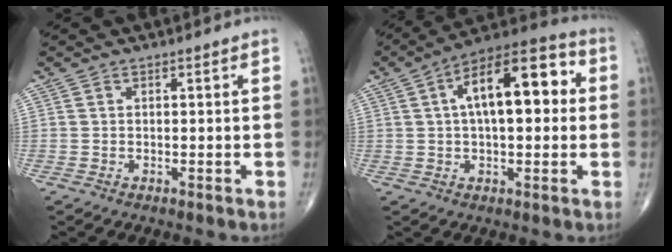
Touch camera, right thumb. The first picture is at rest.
{"total": 16.8, "force": [3.0, 7.7, 14.7], "torque": [-0.206, 0.033, 0.037]}